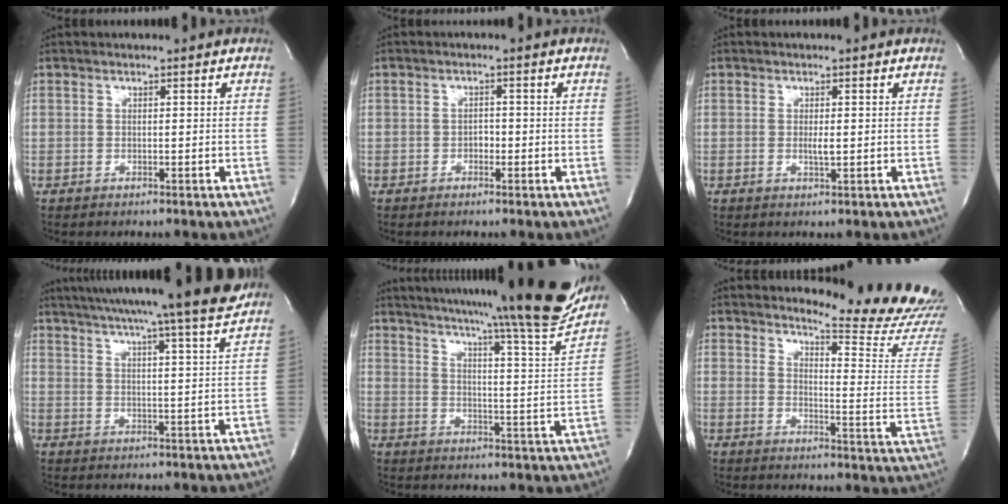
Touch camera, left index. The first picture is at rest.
{"total": 1.3, "force": [-0.6, 0.8, 0.8], "torque": [-0.010, 0.003, -0.012]}
{"total": 1.5, "force": [-0.1, 0.2, 1.5], "torque": [-0.030, -0.004, -0.001]}
{"total": 20.7, "force": [18.3, -1.9, 9.5], "torque": [-0.160, -0.034, 0.247]}
{"total": 26.0, "force": [23.1, -0.5, 11.9], "torque": [-0.187, -0.080, 0.296]}
{"total": 16.3, "force": [16.0, -1.4, 3.2], "torque": [-0.050, -0.161, 0.176]}